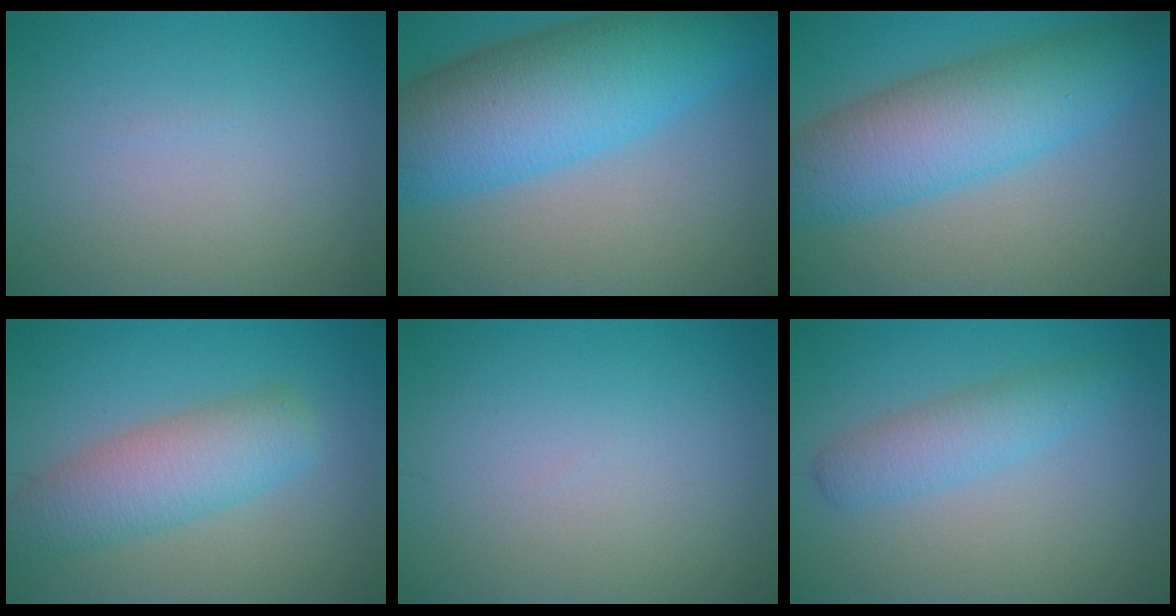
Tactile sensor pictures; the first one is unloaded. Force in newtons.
{"total": 12.4, "press": 12.4, "slide": 0.4}
{"total": 8.8, "press": 8.8, "slide": 0.2}
{"total": 5.6, "press": 5.6, "slide": 0.4}
{"total": 0.0}
{"total": 3.0, "press": 3.0, "slide": 0.1}